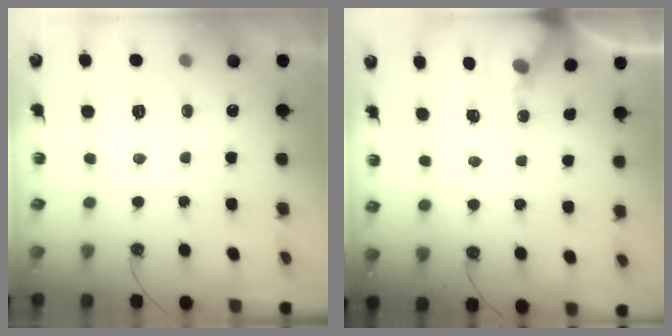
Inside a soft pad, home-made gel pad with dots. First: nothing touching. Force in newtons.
{"total": 6.7, "press": 6.6, "slide": 0.6}